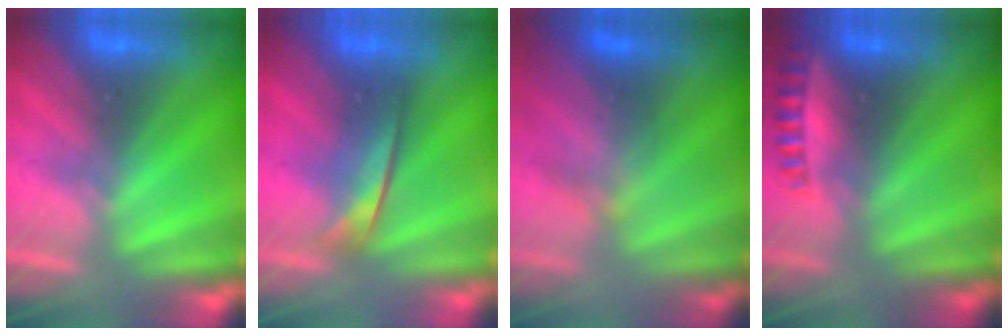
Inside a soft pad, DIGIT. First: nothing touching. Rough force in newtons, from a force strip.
{"total": 2.0}
{"total": 4.6}
{"total": 2.6}